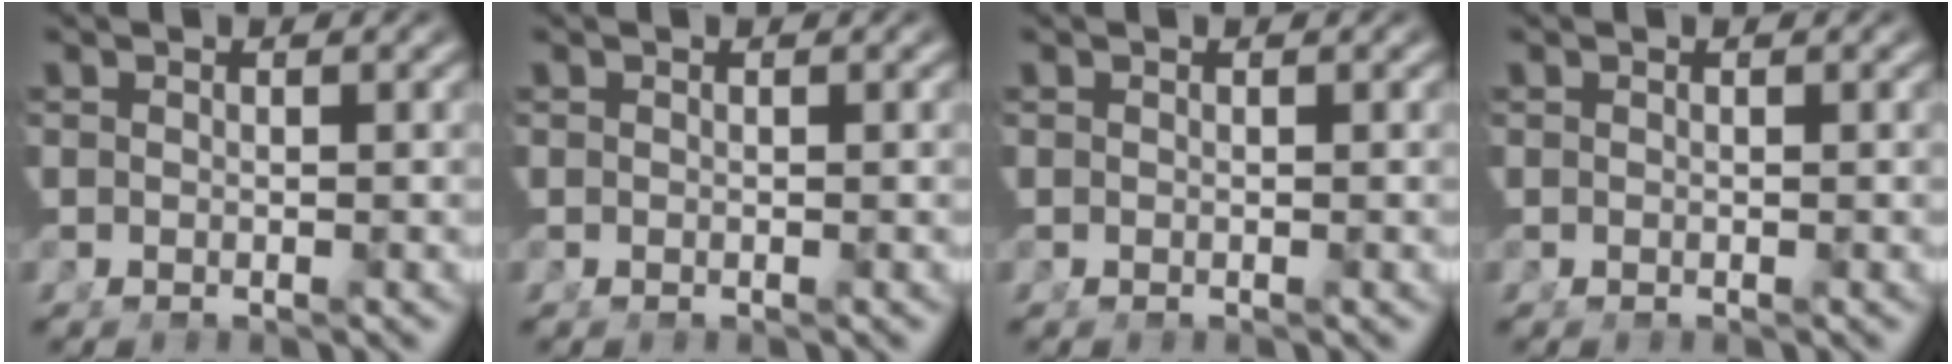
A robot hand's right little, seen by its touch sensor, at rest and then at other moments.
{"total": 0.0}
{"total": 0.0}
{"total": 0.0}